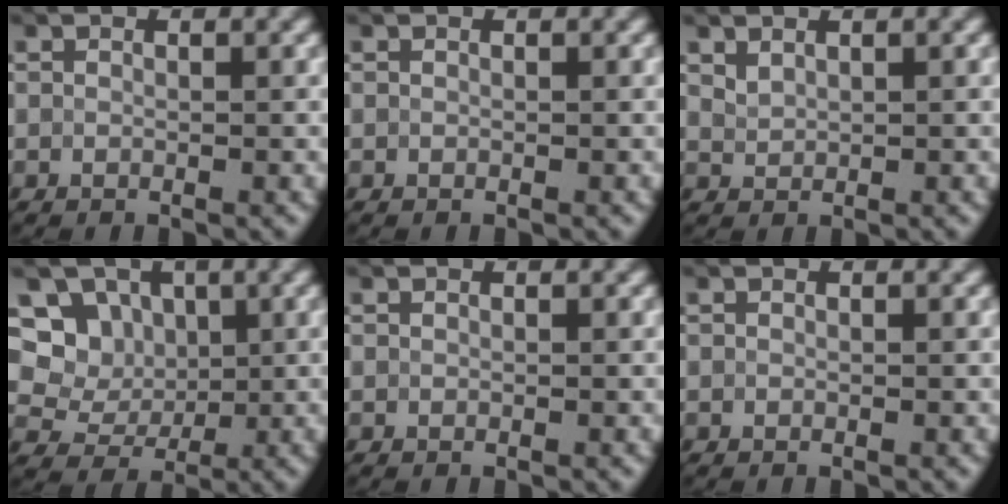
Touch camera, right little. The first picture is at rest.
{"total": 0.0}
{"total": 1.0, "force": [0.8, 0.4, 0.3], "torque": [-0.011, -0.001, 0.023]}
{"total": 4.9, "force": [1.8, 4.0, 2.1], "torque": [-0.040, -0.005, 0.027]}
{"total": 0.0}
{"total": 0.0}